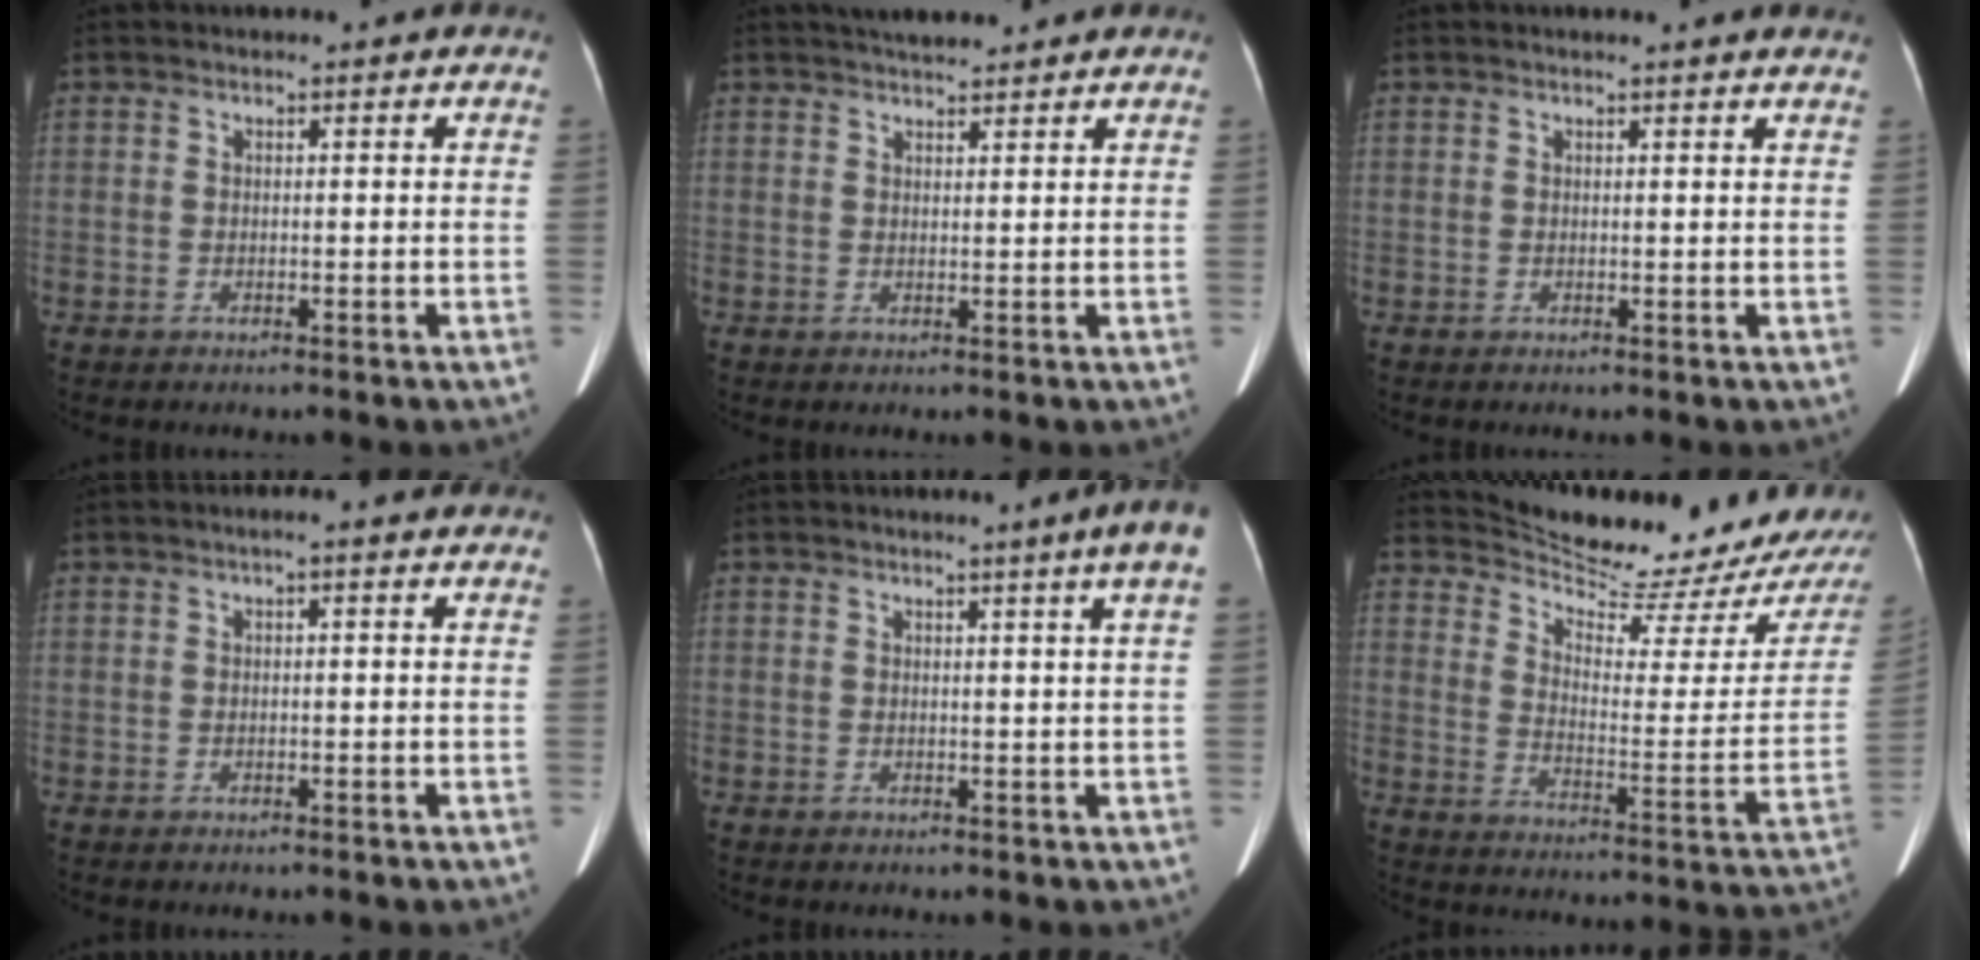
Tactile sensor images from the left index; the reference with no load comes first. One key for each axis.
{"total": 4.6, "fx": 4.2, "fy": 0.8, "fz": 1.7, "tx": -0.026, "ty": 0.023, "tz": 0.067}
{"total": 4.3, "fx": 4.1, "fy": 0.0, "fz": 1.2, "tx": -0.018, "ty": 0.007, "tz": 0.036}
{"total": 0.8, "fx": 0.3, "fy": 0.0, "fz": 0.8, "tx": -0.015, "ty": 0.005, "tz": 0.004}
{"total": 3.9, "fx": 2.3, "fy": -0.8, "fz": 3.1, "tx": -0.043, "ty": -0.005, "tz": 0.023}
{"total": 16.5, "fx": 15.9, "fy": -0.3, "fz": 4.3, "tx": -0.071, "ty": -0.083, "tz": 0.224}